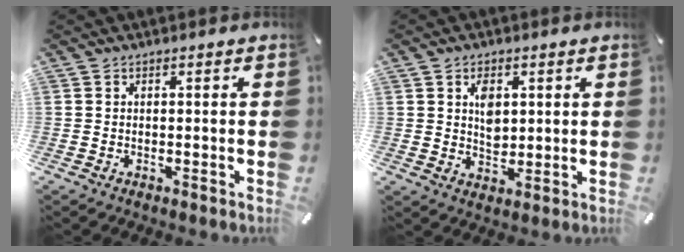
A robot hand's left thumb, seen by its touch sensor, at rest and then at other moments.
{"total": 5.2, "force": [1.4, 3.8, 3.2], "torque": [-0.039, -0.007, 0.018]}